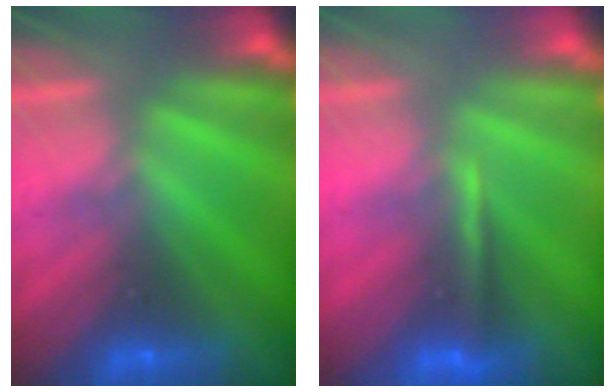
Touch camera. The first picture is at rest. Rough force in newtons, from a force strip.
{"total": 1.3}